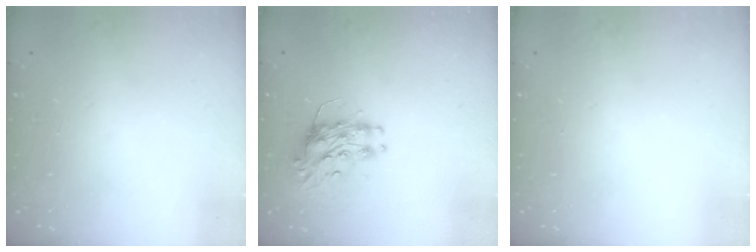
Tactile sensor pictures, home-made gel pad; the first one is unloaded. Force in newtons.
{"total": 8.9, "press": 8.9, "slide": 0.2}
{"total": 0.0}